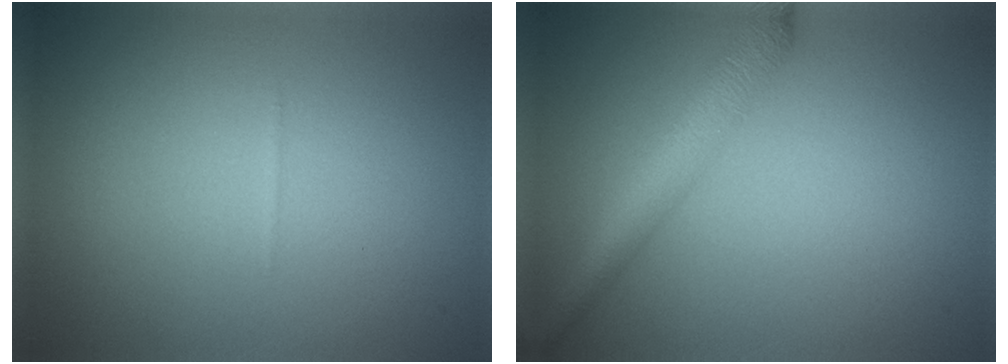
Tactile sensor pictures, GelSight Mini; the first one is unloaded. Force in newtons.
{"total": 3.5, "press": 3.5, "slide": 0.1}